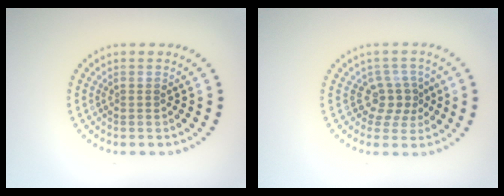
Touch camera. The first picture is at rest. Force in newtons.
{"total": 2.5, "press": 1.8, "slide": 1.8}